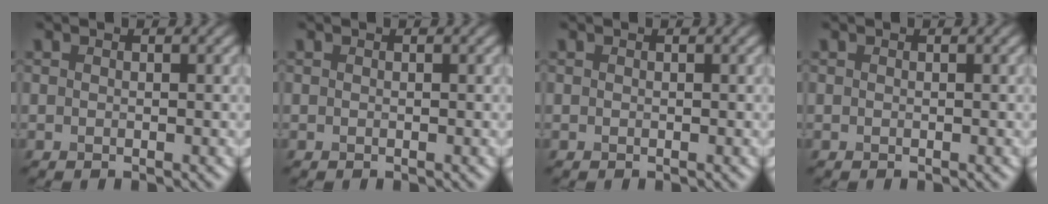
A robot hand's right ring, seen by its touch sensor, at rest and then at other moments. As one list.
[{"total": 0.0}, {"total": 0.0}, {"total": 0.0}]